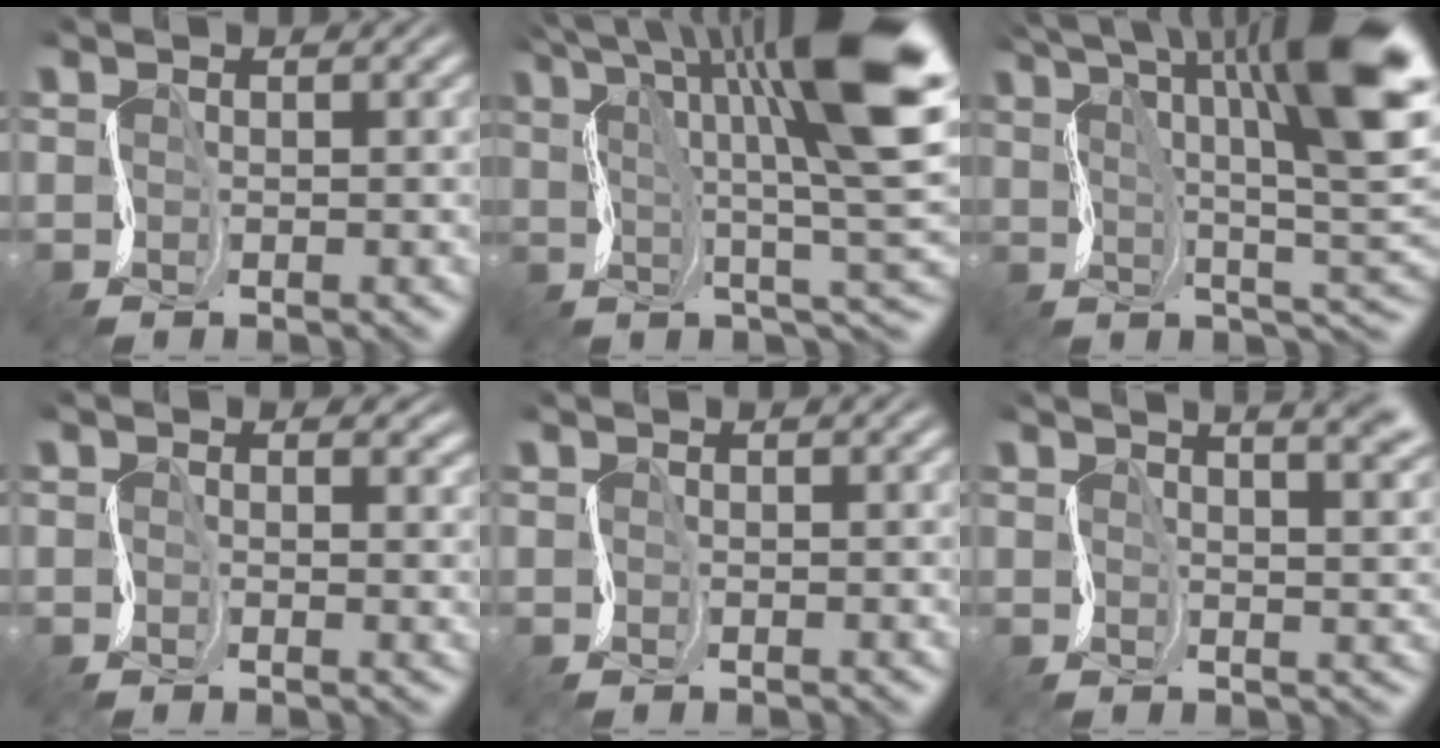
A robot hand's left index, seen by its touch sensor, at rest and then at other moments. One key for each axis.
{"total": 14.7, "fx": 5.7, "fy": 3.4, "fz": 13.1, "tx": -0.215, "ty": 0.012, "tz": 0.098}
{"total": 15.0, "fx": 6.0, "fy": 4.0, "fz": 13.2, "tx": -0.215, "ty": 0.011, "tz": 0.100}
{"total": 1.6, "fx": 0.7, "fy": 1.0, "fz": 1.1, "tx": -0.012, "ty": 0.000, "tz": 0.007}
{"total": 0.0}
{"total": 8.4, "fx": 5.0, "fy": 3.3, "fz": 6.0, "tx": -0.045, "ty": 0.043, "tz": 0.040}